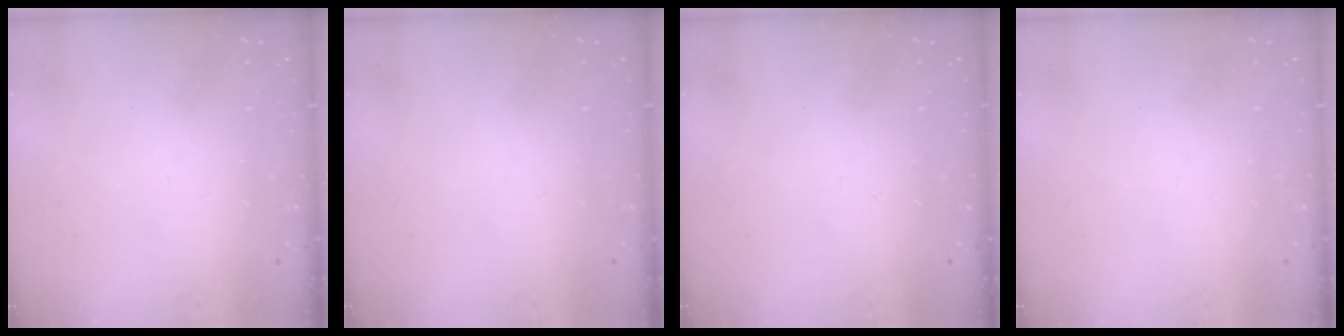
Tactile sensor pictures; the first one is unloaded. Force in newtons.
{"total": 0.0}
{"total": 0.0}
{"total": 0.0}